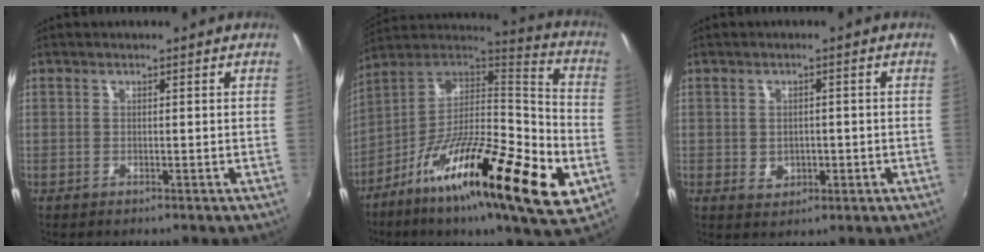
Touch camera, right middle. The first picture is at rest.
{"total": 27.9, "force": [-10.8, 6.8, 24.8], "torque": [-0.414, -0.037, -0.197]}
{"total": 3.7, "force": [-0.6, 3.1, 2.0], "torque": [-0.036, -0.002, -0.005]}